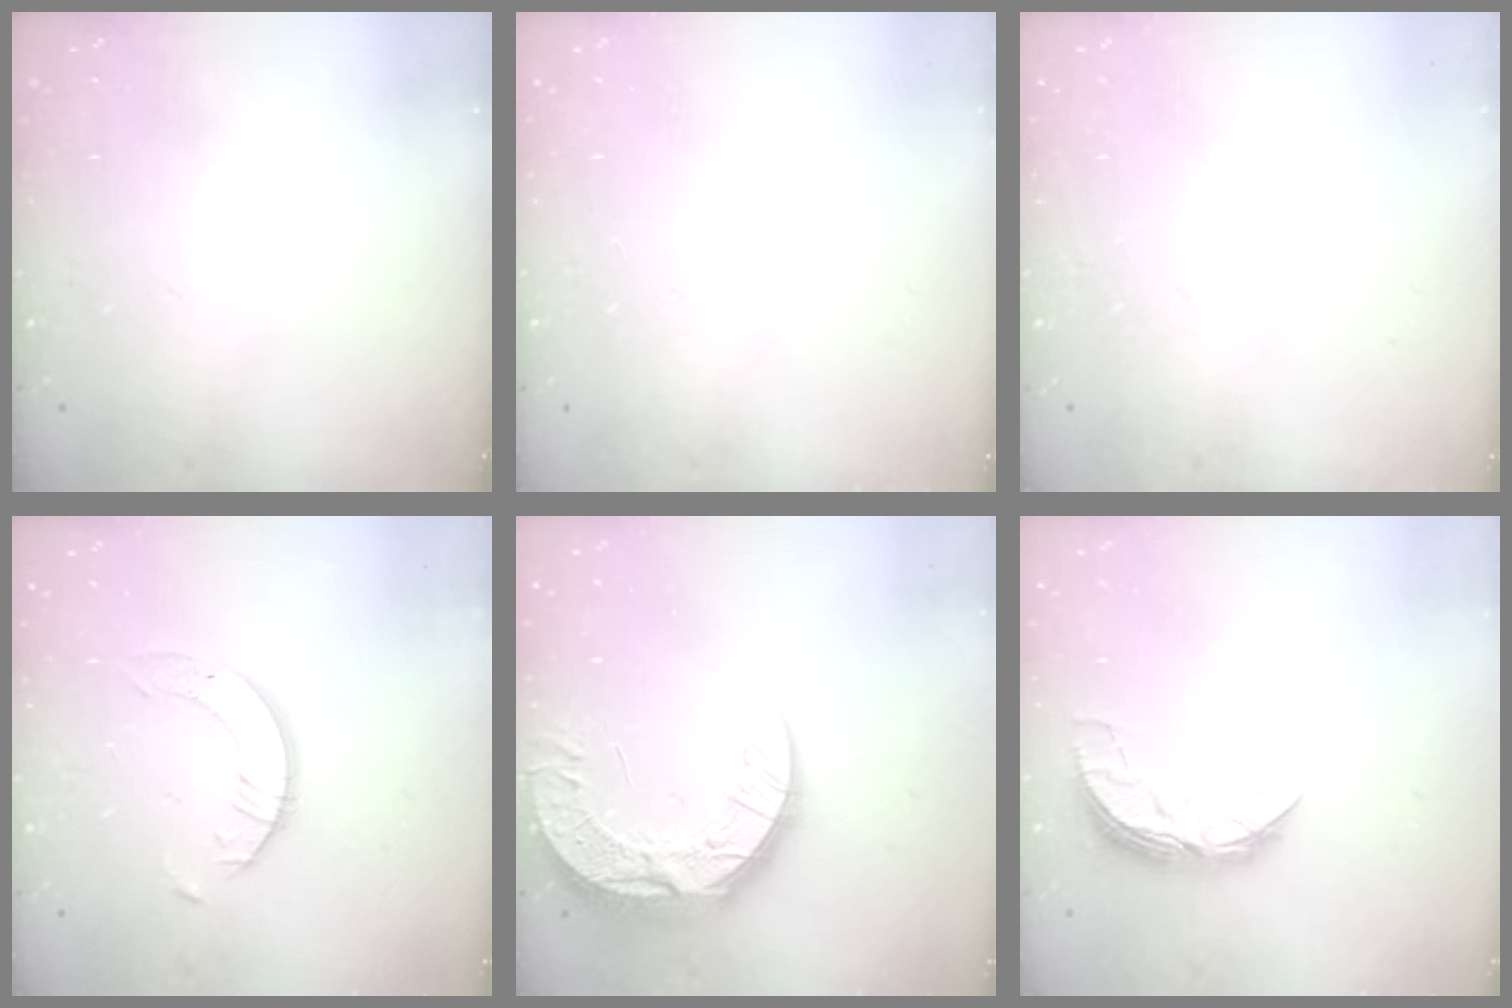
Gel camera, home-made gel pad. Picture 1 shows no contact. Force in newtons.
{"total": 0.0}
{"total": 0.0}
{"total": 3.4, "press": 3.4, "slide": 0.3}
{"total": 16.1, "press": 16.1, "slide": 1.3}
{"total": 8.0, "press": 8.0, "slide": 0.6}